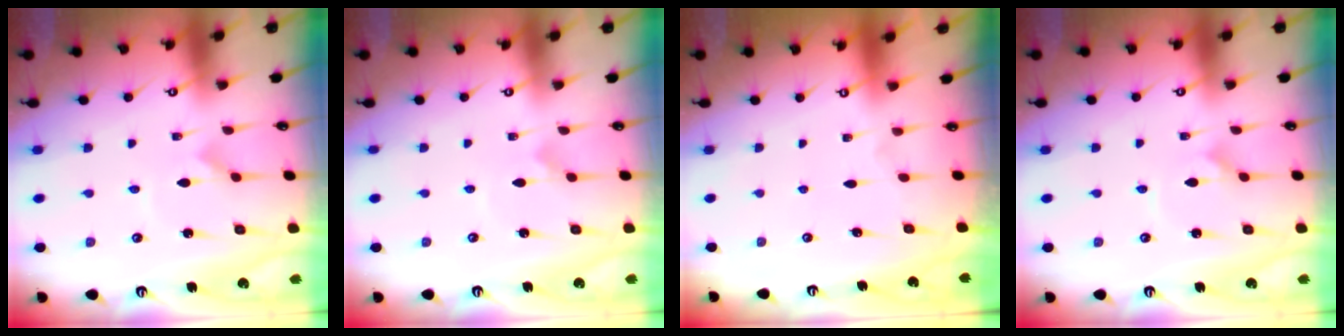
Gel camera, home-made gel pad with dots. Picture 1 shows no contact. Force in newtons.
{"total": 0.9, "press": 0.9, "slide": 0.0}
{"total": 0.0}
{"total": 2.3, "press": 2.3, "slide": 0.2}